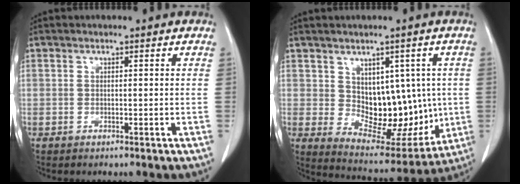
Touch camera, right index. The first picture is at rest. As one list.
[{"total": 12.4, "force": [0.9, 7.5, 9.9], "torque": [-0.117, 0.012, 0.044]}]